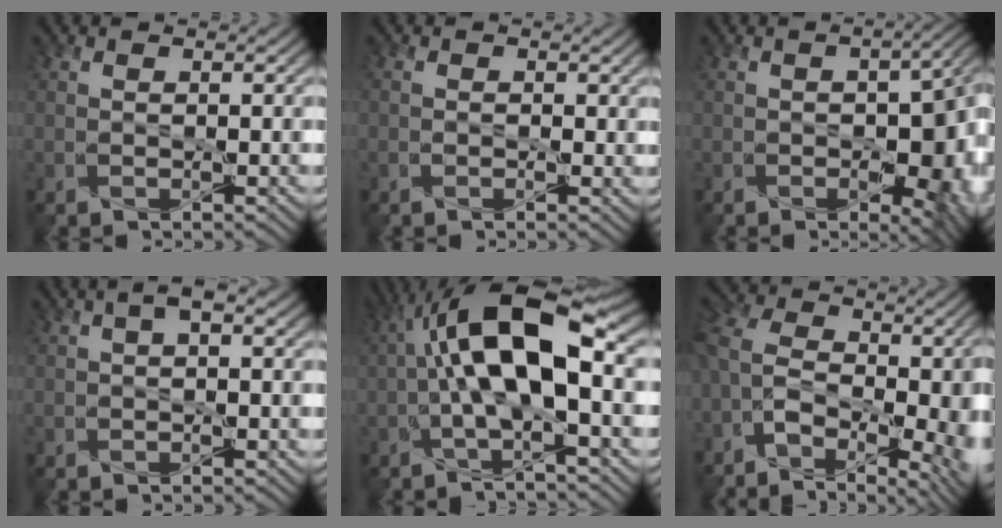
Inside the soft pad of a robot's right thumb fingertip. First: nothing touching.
{"total": 1.6, "force": [0.0, 1.2, 1.1], "torque": [-0.019, 0.000, -0.003]}
{"total": 11.4, "force": [-2.5, 6.3, 9.1], "torque": [-0.093, -0.028, -0.018]}
{"total": 2.9, "force": [0.4, 1.2, 2.6], "torque": [-0.037, 0.008, 0.001]}
{"total": 11.2, "force": [-0.3, 3.5, 10.7], "torque": [-0.191, 0.030, -0.016]}
{"total": 12.8, "force": [-5.9, 6.4, 9.4], "torque": [-0.188, -0.011, -0.102]}